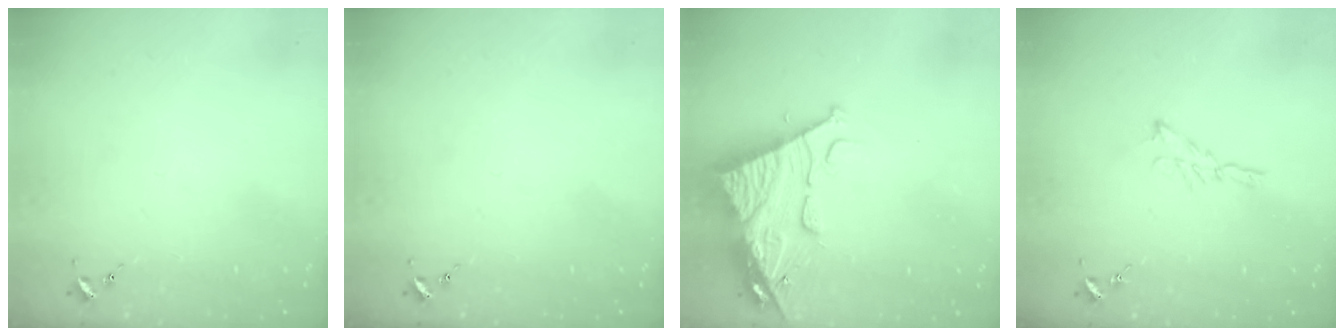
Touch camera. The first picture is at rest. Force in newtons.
{"total": 0.0}
{"total": 15.2, "press": 15.1, "slide": 1.4}
{"total": 6.2, "press": 6.1, "slide": 0.8}